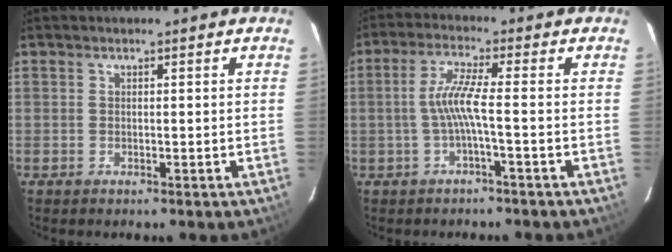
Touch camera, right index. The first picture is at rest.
{"total": 4.1, "force": [-1.2, -0.5, 3.9], "torque": [-0.088, 0.003, -0.021]}